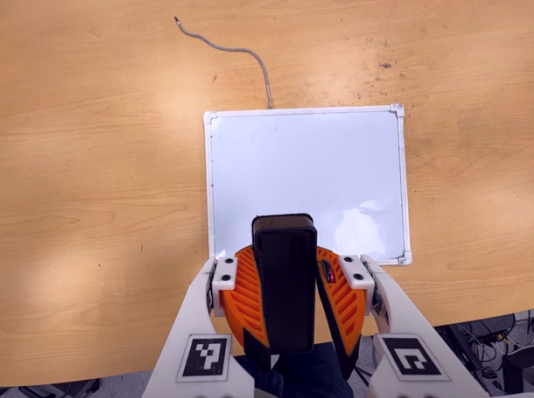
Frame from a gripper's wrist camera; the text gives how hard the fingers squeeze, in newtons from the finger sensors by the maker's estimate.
{"total": 9.7, "left": 9.7, "right": 9.7}